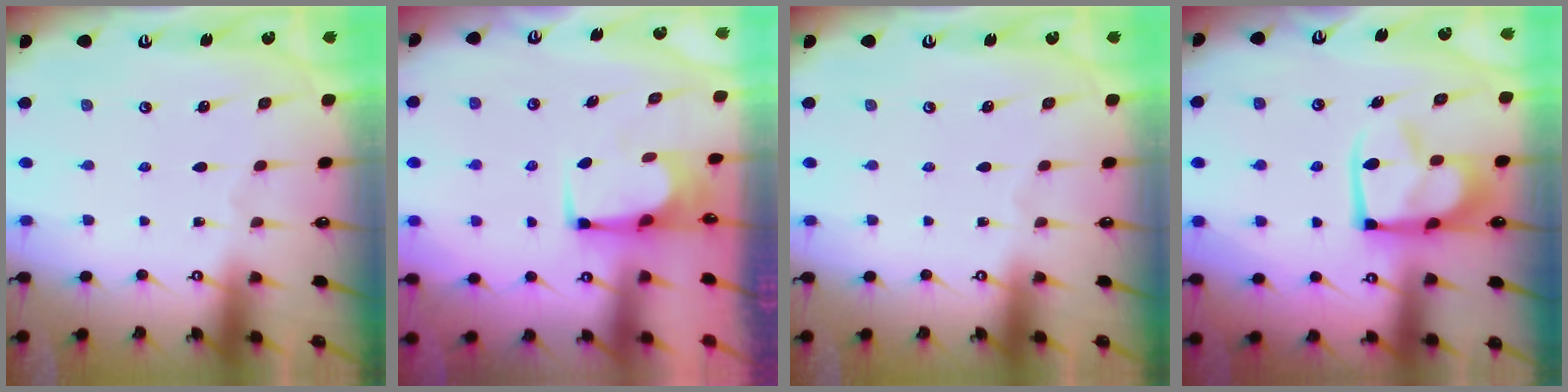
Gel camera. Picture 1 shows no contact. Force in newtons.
{"total": 2.2, "press": 2.2, "slide": 0.2}
{"total": 0.0}
{"total": 12.9, "press": 12.8, "slide": 1.6}